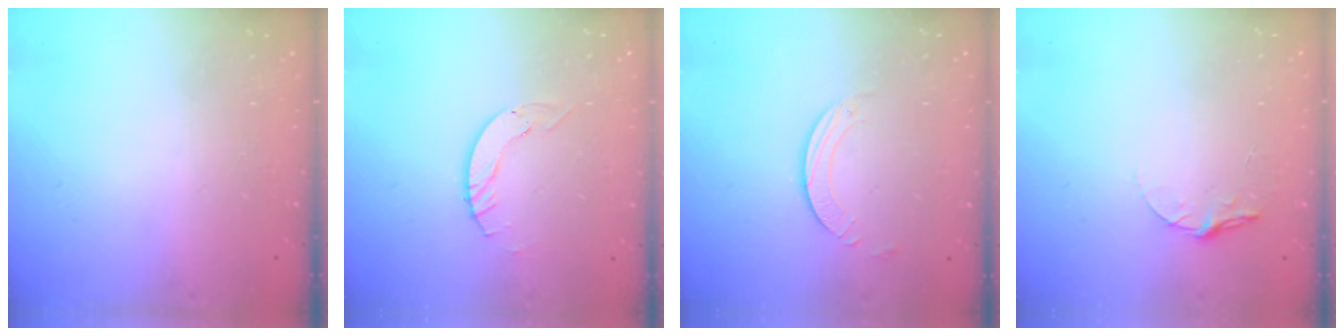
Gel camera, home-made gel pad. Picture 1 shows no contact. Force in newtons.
{"total": 3.9, "press": 3.9, "slide": 0.4}
{"total": 2.5, "press": 2.5, "slide": 0.2}
{"total": 4.6, "press": 4.6, "slide": 0.4}